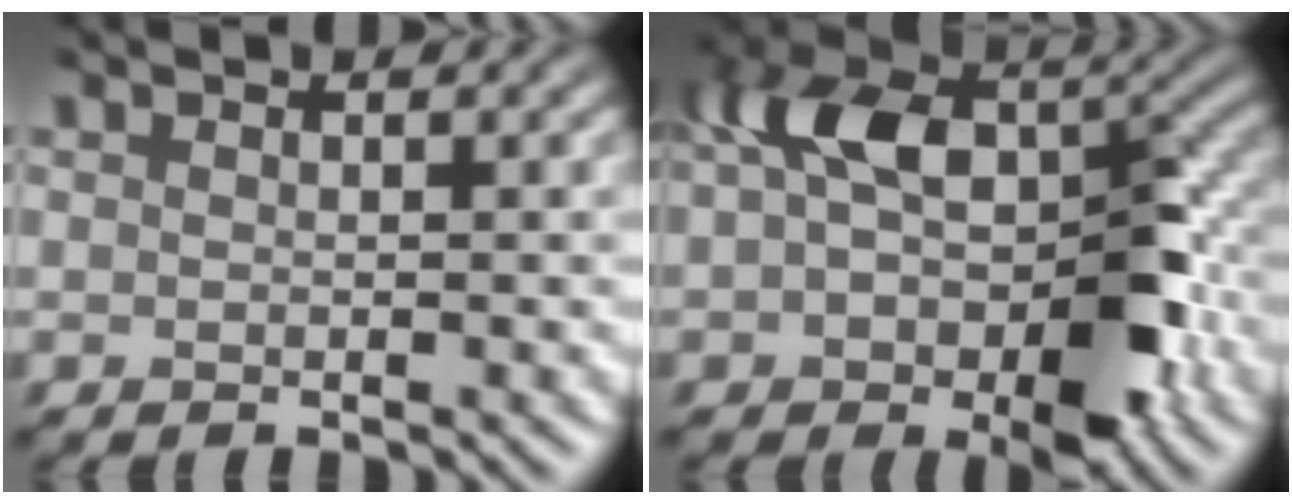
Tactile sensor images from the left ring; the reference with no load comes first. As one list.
[{"total": 10.7, "force": [-1.2, 6.7, 8.3], "torque": [-0.126, 0.012, -0.034]}]